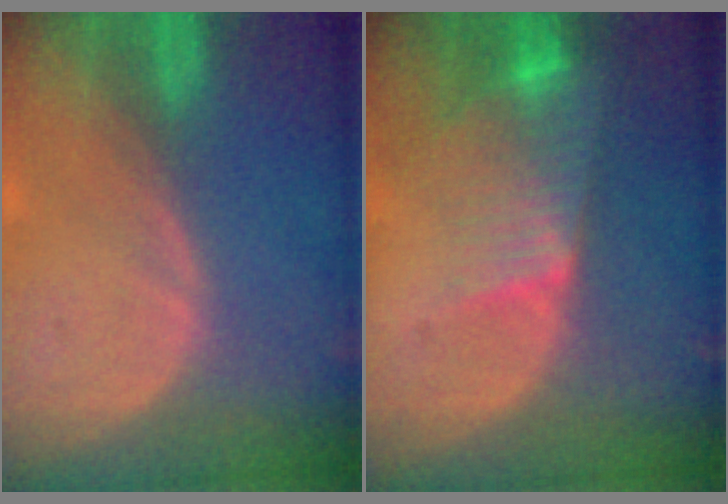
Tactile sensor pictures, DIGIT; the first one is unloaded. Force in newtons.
{"total": 7.5, "press": 6.5, "slide": 3.7}